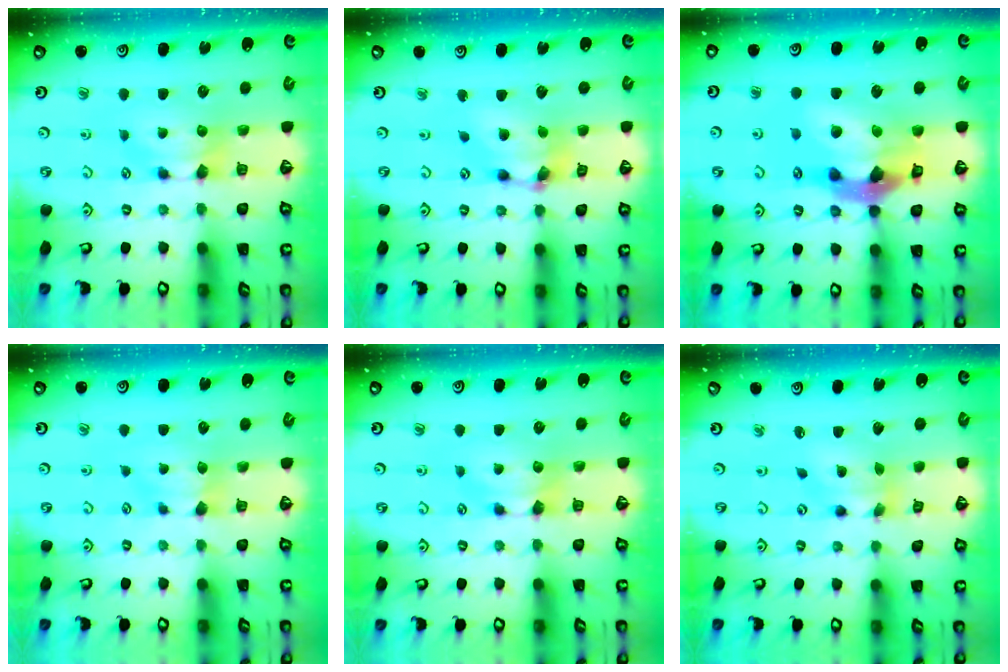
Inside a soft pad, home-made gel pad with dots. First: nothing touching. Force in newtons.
{"total": 6.8, "press": 6.5, "slide": 2.0}
{"total": 12.6, "press": 12.2, "slide": 3.0}
{"total": 0.9, "press": 0.8, "slide": 0.5}
{"total": 0.0}
{"total": 4.9, "press": 4.4, "slide": 2.0}